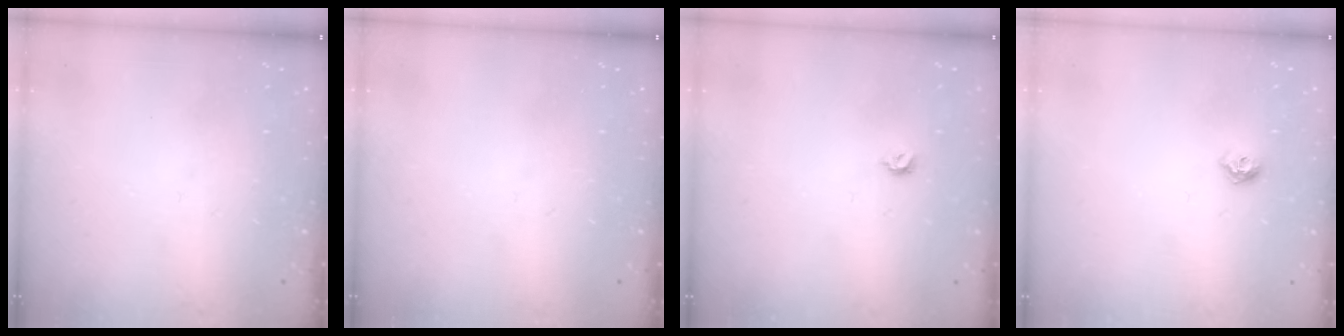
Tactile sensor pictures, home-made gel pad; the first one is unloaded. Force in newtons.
{"total": 0.0}
{"total": 3.9, "press": 3.8, "slide": 0.8}
{"total": 5.9, "press": 5.8, "slide": 1.0}